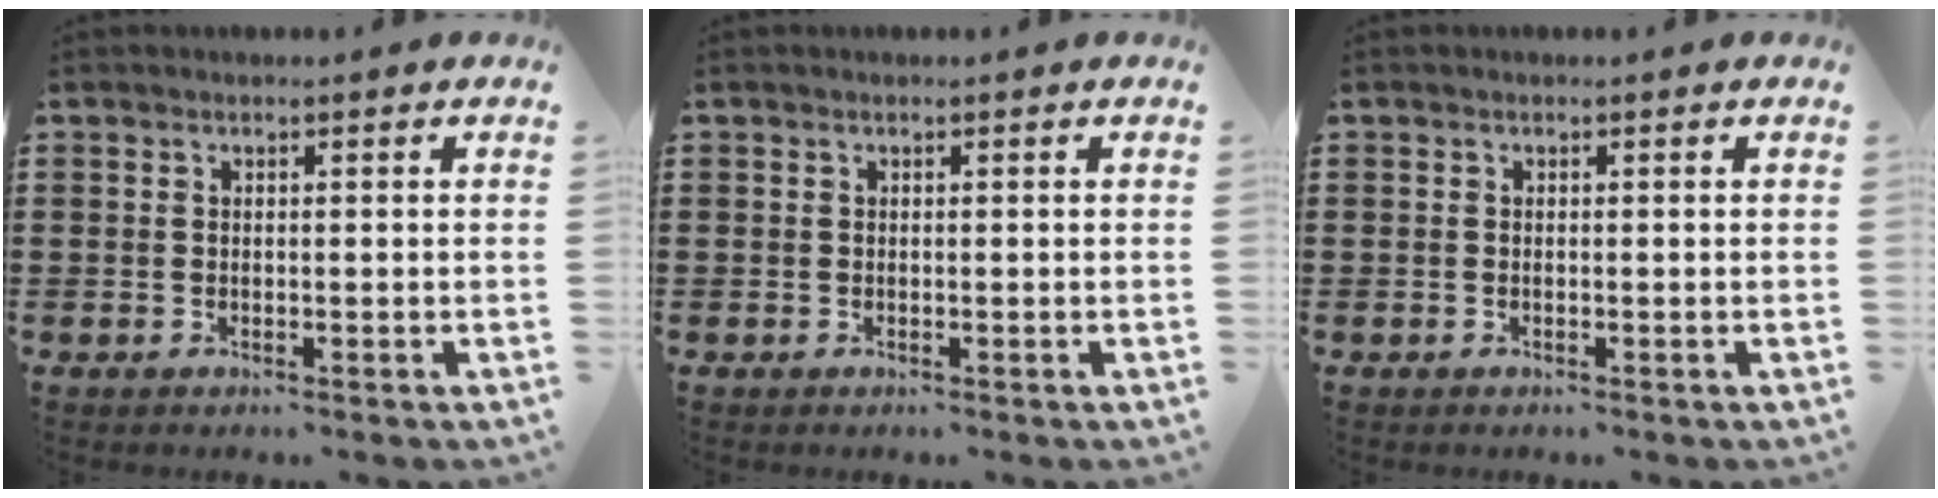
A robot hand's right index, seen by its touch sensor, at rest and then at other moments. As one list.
[{"total": 0.0}, {"total": 0.0}]